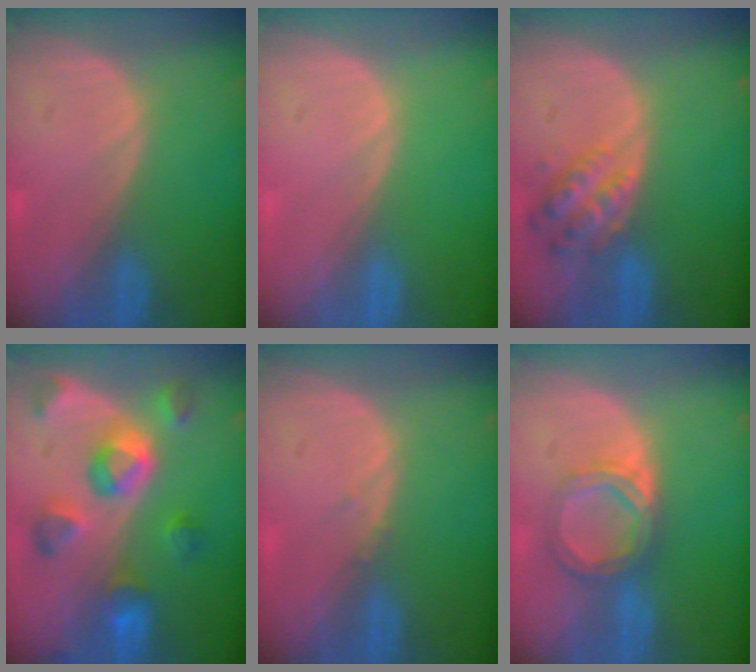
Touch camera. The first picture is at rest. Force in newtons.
{"total": 0.0}
{"total": 6.0, "press": 5.5, "slide": 2.4}
{"total": 9.3, "press": 8.5, "slide": 3.9}
{"total": 0.6, "press": 0.6, "slide": 0.3}
{"total": 5.6, "press": 5.3, "slide": 1.9}